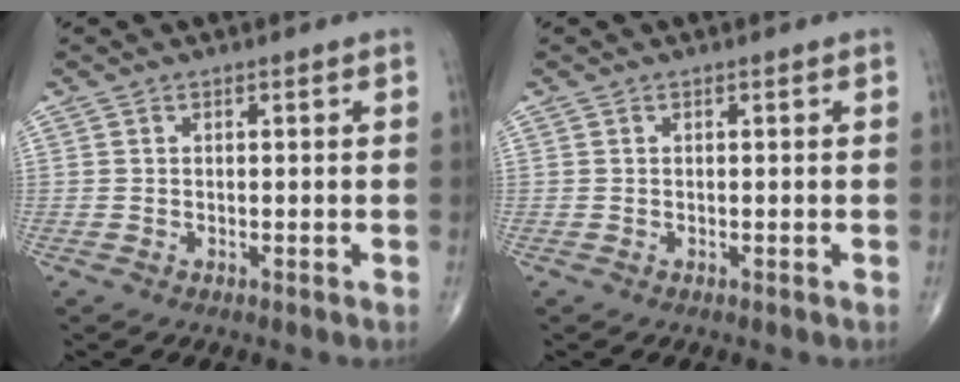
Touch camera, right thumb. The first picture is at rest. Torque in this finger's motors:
{"motor_torque": [-0.13, 0.13, -0.14, -0.01, 0.00]}